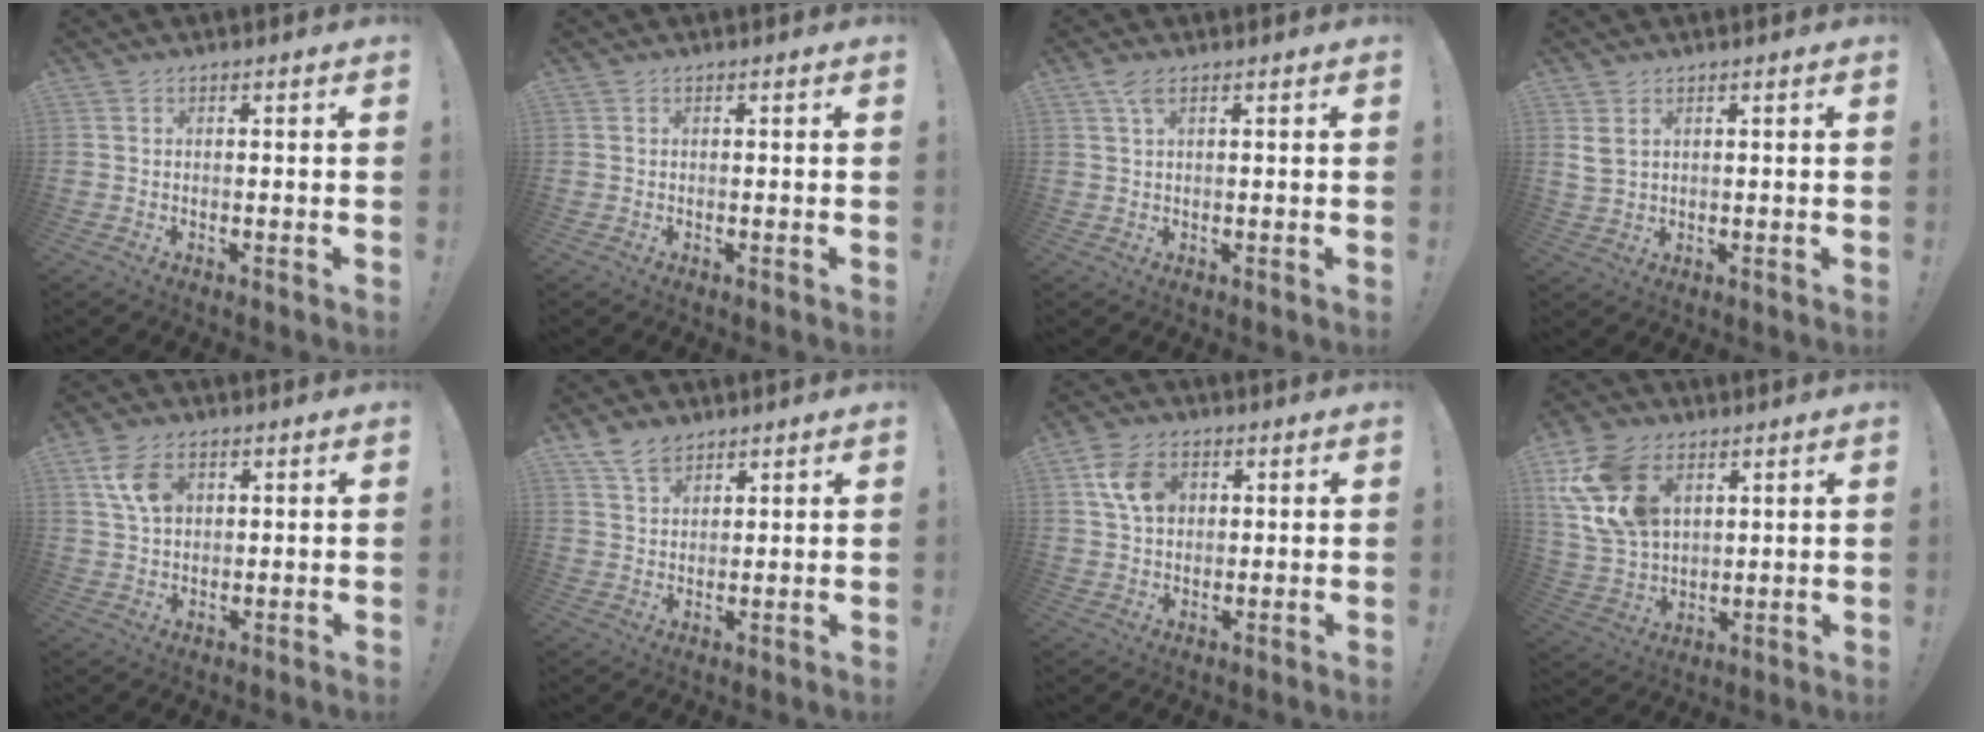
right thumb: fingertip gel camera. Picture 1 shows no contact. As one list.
[{"total": 0.0}, {"total": 3.2, "force": [1.7, 1.1, 2.4], "torque": [-0.044, -0.004, 0.029]}, {"total": 3.3, "force": [1.8, 1.9, 1.9], "torque": [-0.032, -0.004, 0.035]}, {"total": 8.1, "force": [3.1, 5.4, 5.2], "torque": [-0.096, -0.001, 0.061]}, {"total": 6.4, "force": [4.9, 3.5, 2.2], "torque": [-0.044, -0.022, 0.094]}, {"total": 9.2, "force": [3.0, 6.7, 5.6], "torque": [-0.098, 0.005, 0.059]}, {"total": 17.6, "force": [7.3, 12.2, 10.4], "torque": [-0.206, -0.031, 0.142]}]